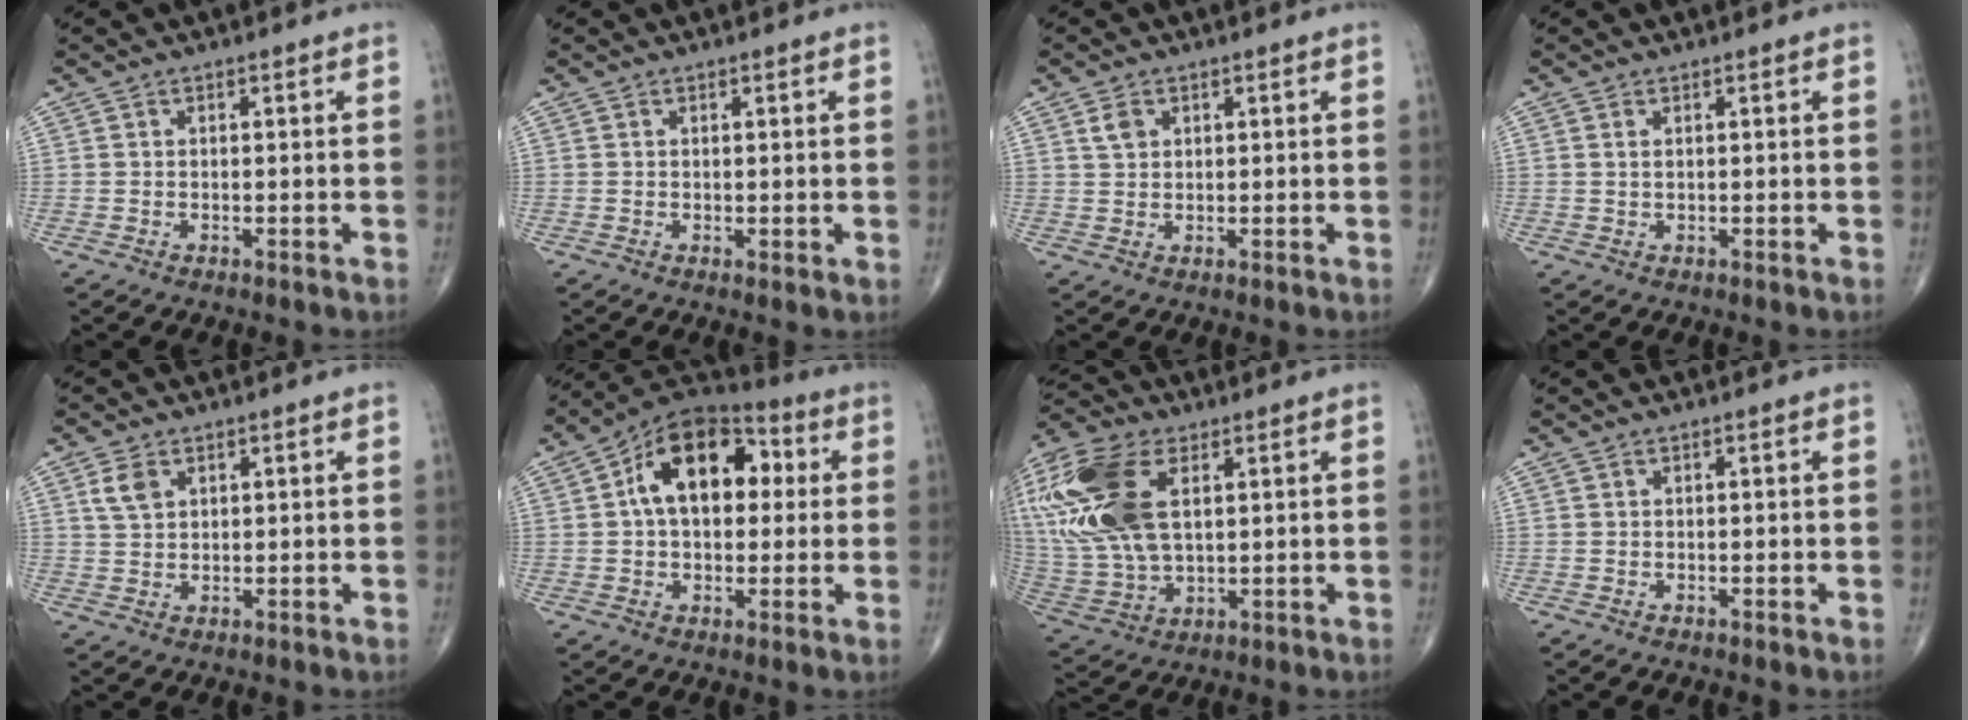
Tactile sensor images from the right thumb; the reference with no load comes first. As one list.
[{"total": 0.6, "force": [0.2, 0.2, 0.6], "torque": [-0.009, -0.004, 0.004]}, {"total": 2.6, "force": [1.2, 1.9, 1.4], "torque": [-0.018, -0.002, 0.023]}, {"total": 0.9, "force": [0.4, 0.4, 0.7], "torque": [-0.017, 0.003, 0.011]}, {"total": 3.9, "force": [1.8, 2.6, 2.4], "torque": [-0.041, -0.001, 0.039]}, {"total": 17.0, "force": [3.2, 10.5, 13.0], "torque": [-0.173, 0.028, 0.043]}, {"total": 23.9, "force": [7.0, 13.3, 18.5], "torque": [-0.435, -0.004, 0.137]}, {"total": 0.0}]